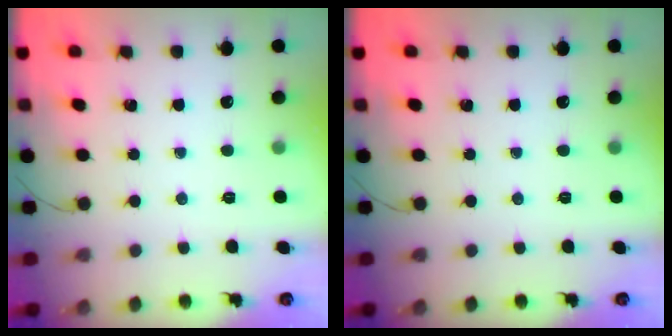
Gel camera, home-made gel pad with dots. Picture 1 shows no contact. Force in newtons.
{"total": 0.0}